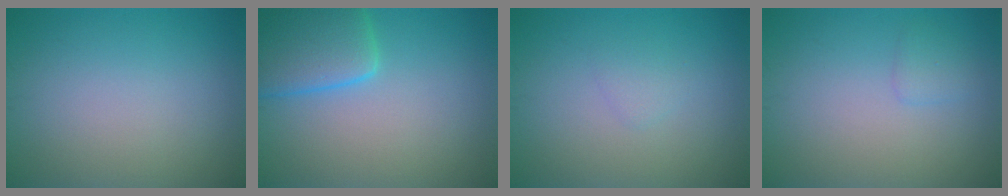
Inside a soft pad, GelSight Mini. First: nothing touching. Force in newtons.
{"total": 5.6, "press": 5.6, "slide": 0.4}
{"total": 1.0, "press": 1.0, "slide": 0.1}
{"total": 1.0, "press": 1.0, "slide": 0.1}